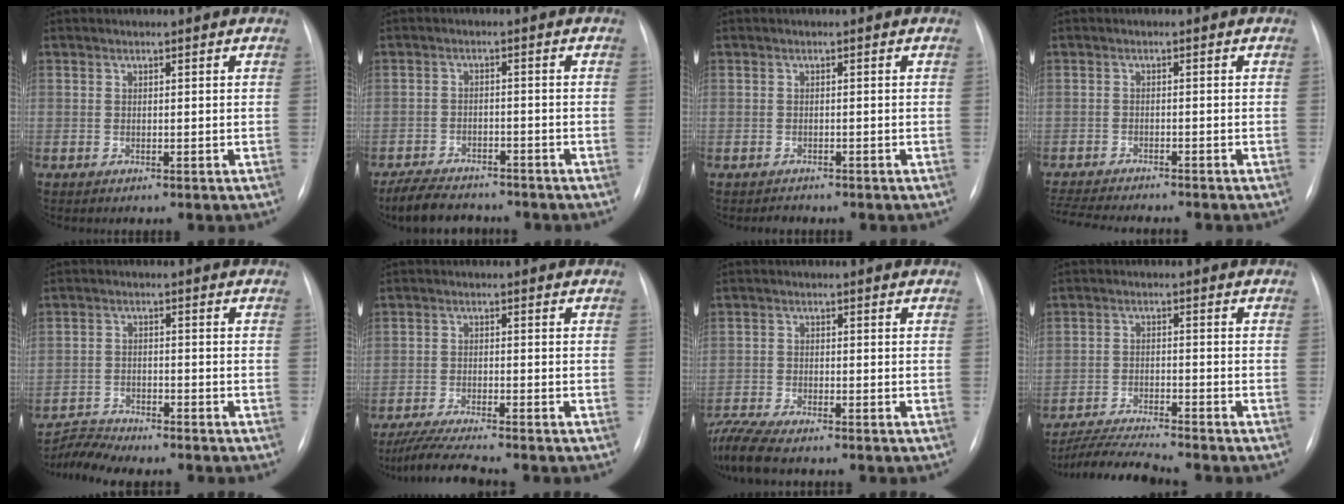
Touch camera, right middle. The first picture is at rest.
{"total": 8.5, "force": [-7.4, 2.9, 3.0], "torque": [-0.052, -0.010, -0.113]}
{"total": 1.2, "force": [-1.0, 0.5, -0.2], "torque": [0.000, -0.001, -0.016]}
{"total": 10.5, "force": [-9.5, 1.0, 4.2], "torque": [-0.065, -0.010, -0.141]}
{"total": 4.4, "force": [-4.4, -0.5, -0.5], "torque": [0.004, -0.007, -0.077]}
{"total": 6.7, "force": [-5.9, -0.5, 3.1], "torque": [-0.057, -0.025, -0.104]}
{"total": 8.2, "force": [-7.1, 1.1, 3.9], "torque": [-0.081, -0.015, -0.127]}
{"total": 7.6, "force": [-7.2, -0.9, 2.2], "torque": [-0.040, -0.018, -0.130]}